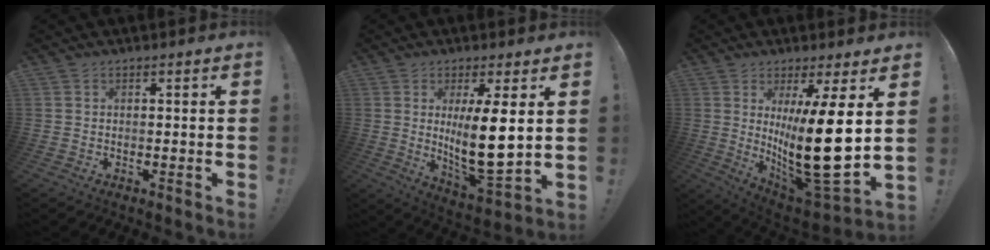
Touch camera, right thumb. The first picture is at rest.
{"total": 14.0, "force": [2.9, 3.9, 13.1], "torque": [-0.208, -0.037, 0.042]}
{"total": 21.8, "force": [2.9, 5.2, 21.0], "torque": [-0.357, -0.052, 0.048]}